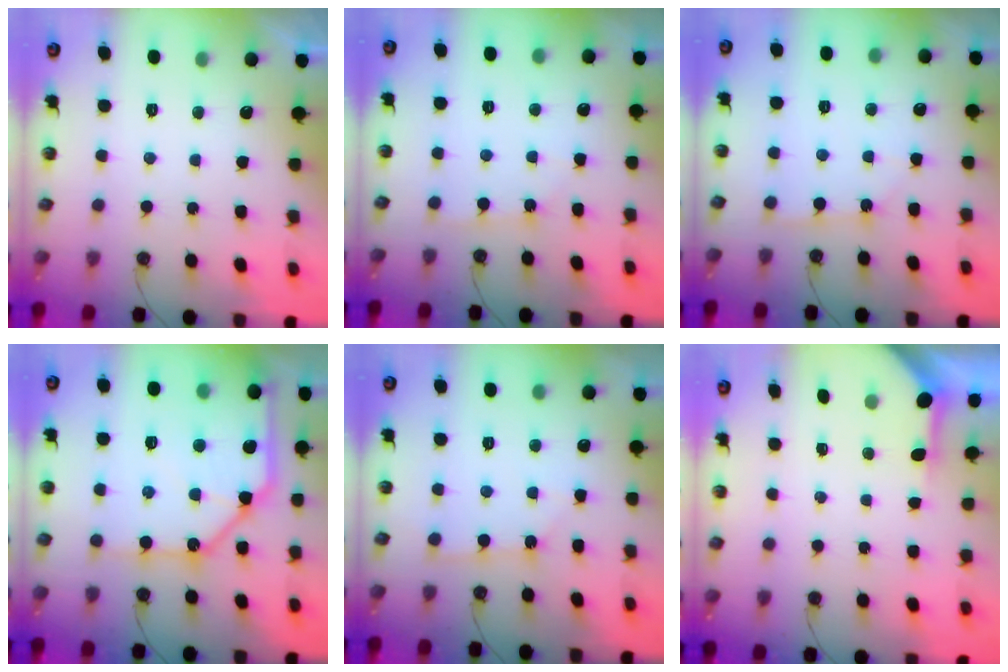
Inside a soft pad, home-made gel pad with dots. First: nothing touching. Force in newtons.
{"total": 2.4, "press": 2.4, "slide": 0.3}
{"total": 2.8, "press": 2.8, "slide": 0.3}
{"total": 21.9, "press": 21.8, "slide": 2.1}
{"total": 2.0, "press": 2.0, "slide": 0.3}
{"total": 3.8, "press": 3.7, "slide": 0.3}